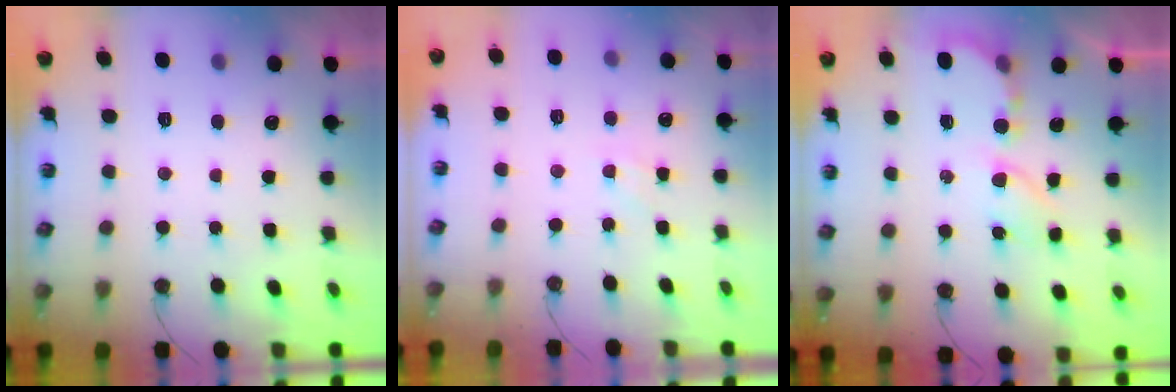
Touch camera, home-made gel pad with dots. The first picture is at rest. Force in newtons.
{"total": 1.4, "press": 1.4, "slide": 0.3}
{"total": 6.2, "press": 6.2, "slide": 0.7}